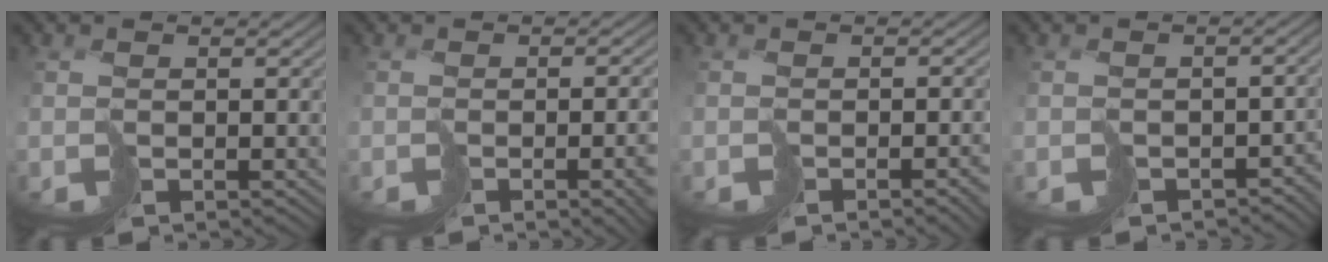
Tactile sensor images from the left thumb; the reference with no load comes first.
{"total": 5.5, "force": [-2.2, 1.5, 4.8], "torque": [-0.056, -0.020, -0.017]}
{"total": 3.3, "force": [-2.2, 1.1, 2.1], "torque": [-0.022, -0.002, -0.030]}
{"total": 5.6, "force": [-3.7, 3.1, 2.8], "torque": [-0.037, -0.018, -0.044]}